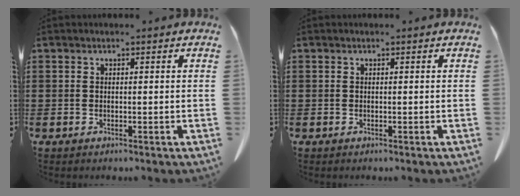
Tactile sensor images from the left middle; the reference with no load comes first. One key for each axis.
{"total": 0.0}